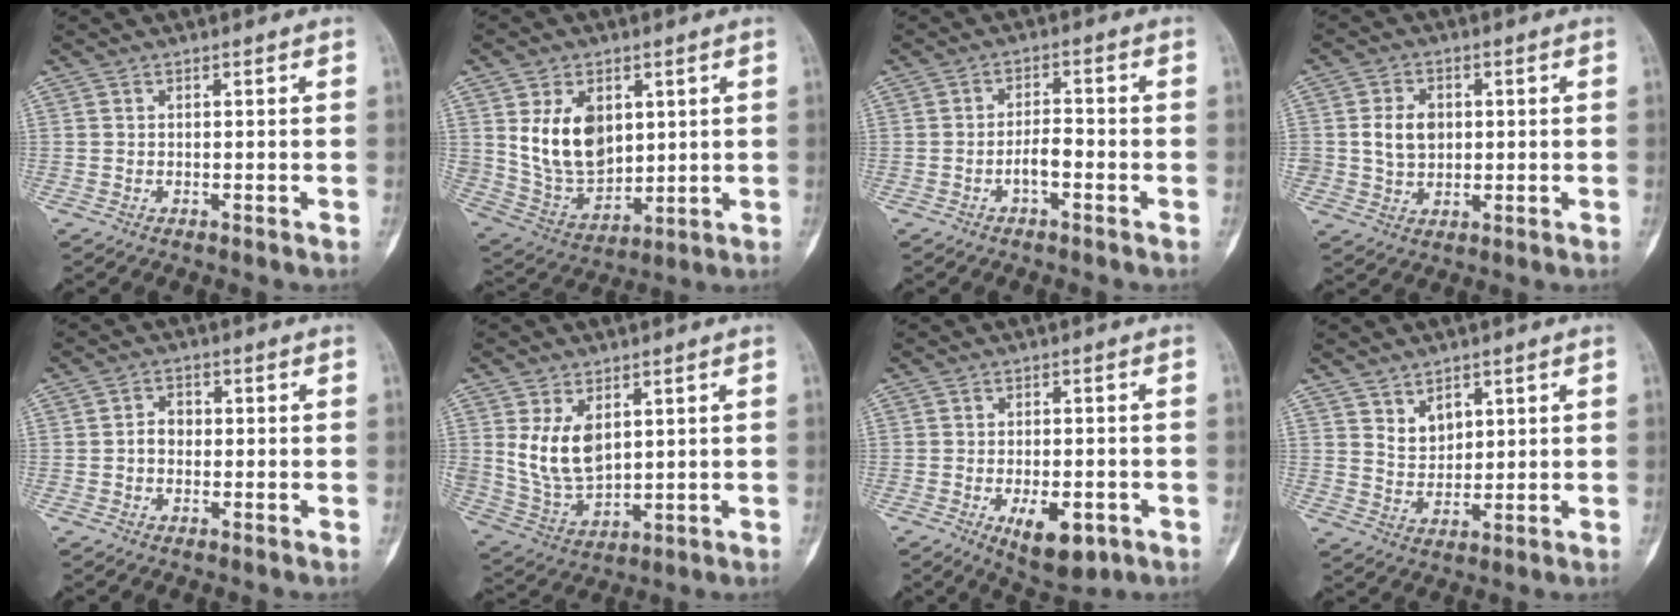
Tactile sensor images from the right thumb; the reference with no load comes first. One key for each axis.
{"total": 14.1, "fx": 3.8, "fy": 9.7, "fz": 9.5, "tx": -0.138, "ty": -0.024, "tz": 0.093}
{"total": 3.5, "fx": -1.5, "fy": 1.4, "fz": 2.9, "tx": -0.047, "ty": 0.018, "tz": -0.028}
{"total": 6.7, "fx": 0.8, "fy": 5.2, "fz": 4.1, "tx": -0.054, "ty": -0.004, "tz": 0.018}
{"total": 3.1, "fx": -0.2, "fy": 2.5, "fz": 1.8, "tx": -0.020, "ty": 0.011, "tz": -0.010}
{"total": 10.6, "fx": 3.1, "fy": 6.6, "fz": 7.6, "tx": -0.130, "ty": -0.020, "tz": 0.082}
{"total": 8.7, "fx": -3.3, "fy": 4.1, "fz": 6.9, "tx": -0.095, "ty": 0.002, "tz": -0.036}
{"total": 4.9, "fx": 2.7, "fy": 3.3, "fz": 2.4, "tx": -0.022, "ty": -0.025, "tz": 0.057}